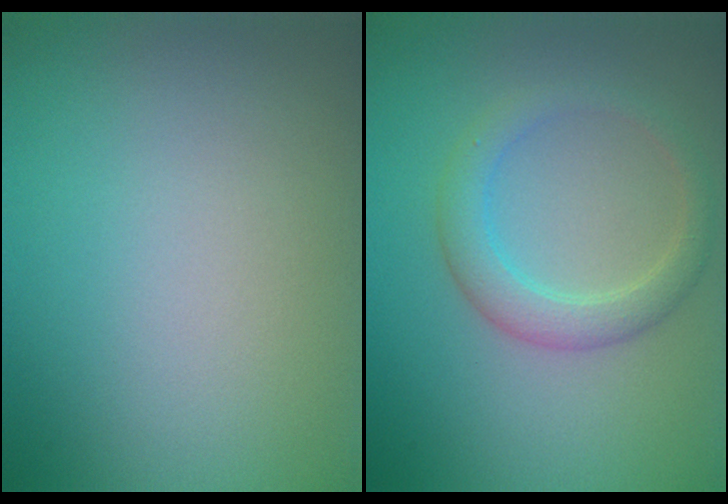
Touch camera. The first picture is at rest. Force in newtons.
{"total": 2.9, "press": 2.9, "slide": 0.2}